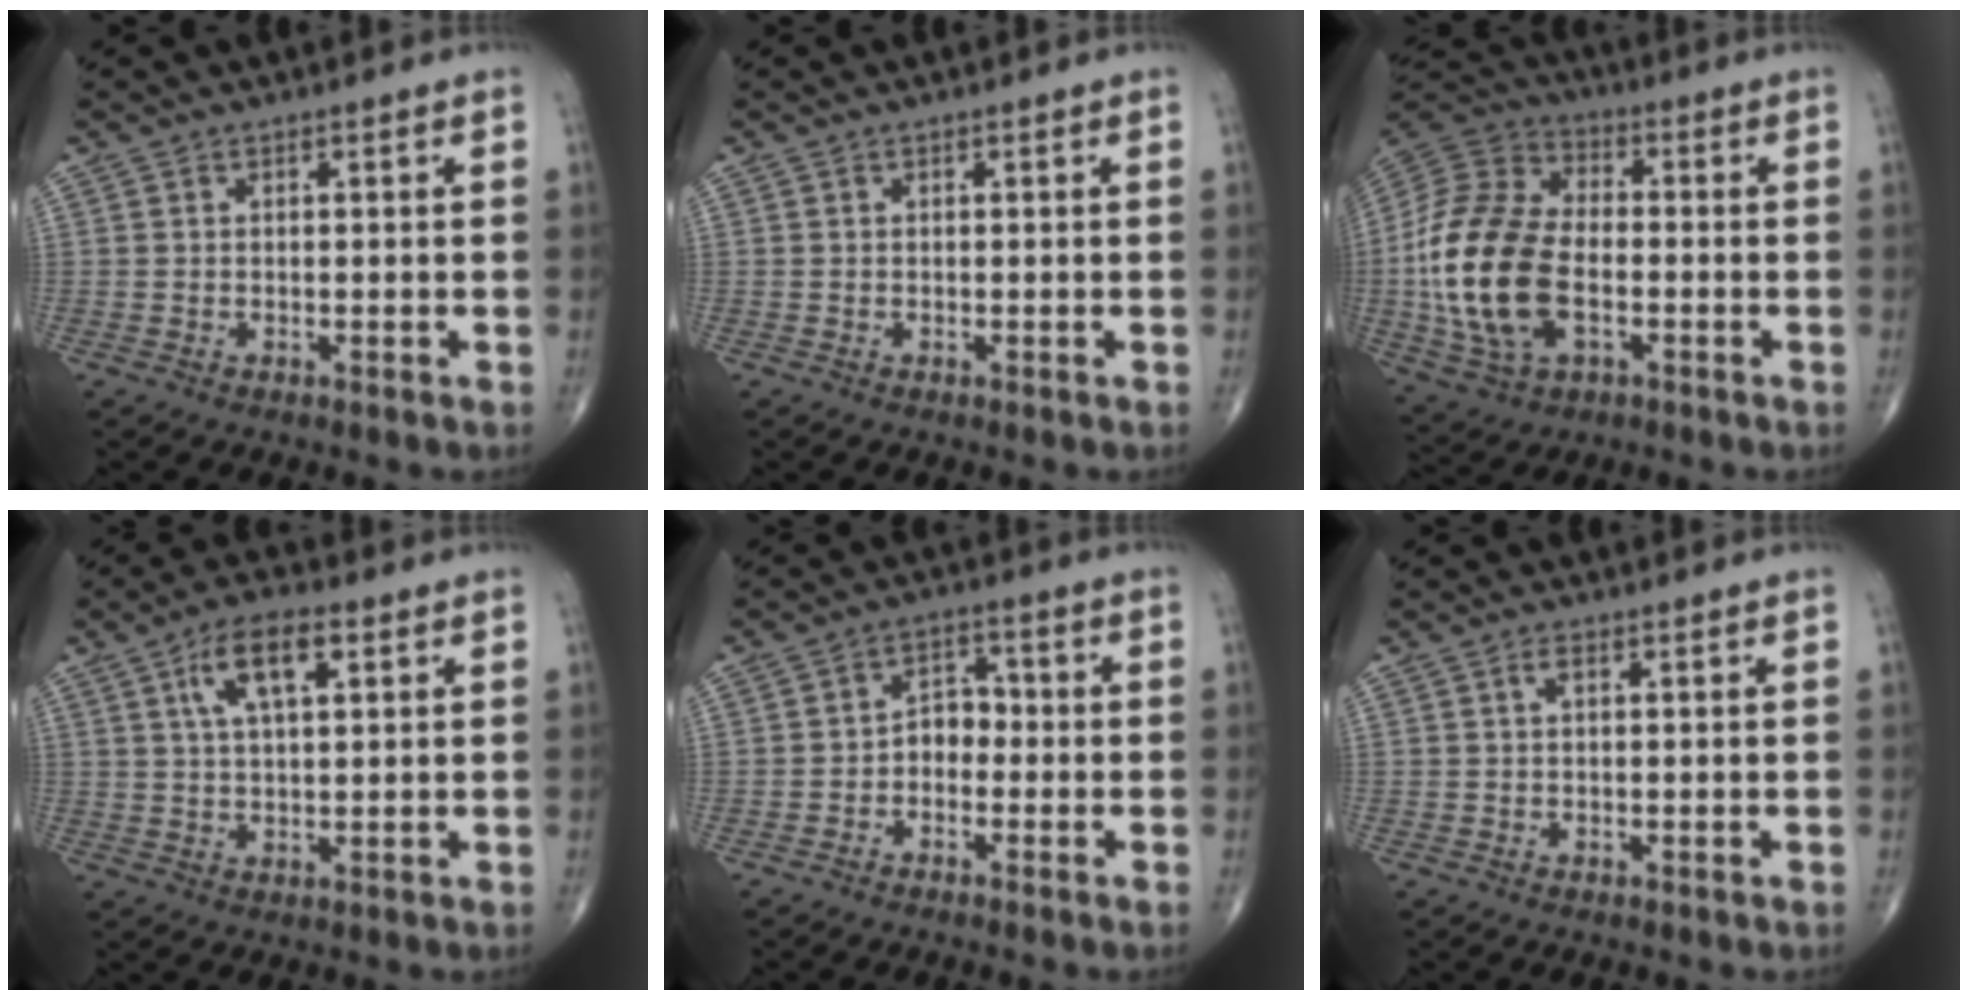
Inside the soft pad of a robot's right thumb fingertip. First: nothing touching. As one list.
[{"total": 0.0}, {"total": 21.0, "force": [-3.4, 12.6, 16.5], "torque": [-0.341, 0.012, -0.062]}, {"total": 8.8, "force": [3.4, 3.7, 7.3], "torque": [-0.128, 0.003, 0.058]}, {"total": 4.2, "force": [-1.3, 3.1, 2.6], "torque": [-0.021, 0.027, -0.036]}, {"total": 1.7, "force": [0.4, 0.8, 1.5], "torque": [-0.028, 0.007, 0.006]}]